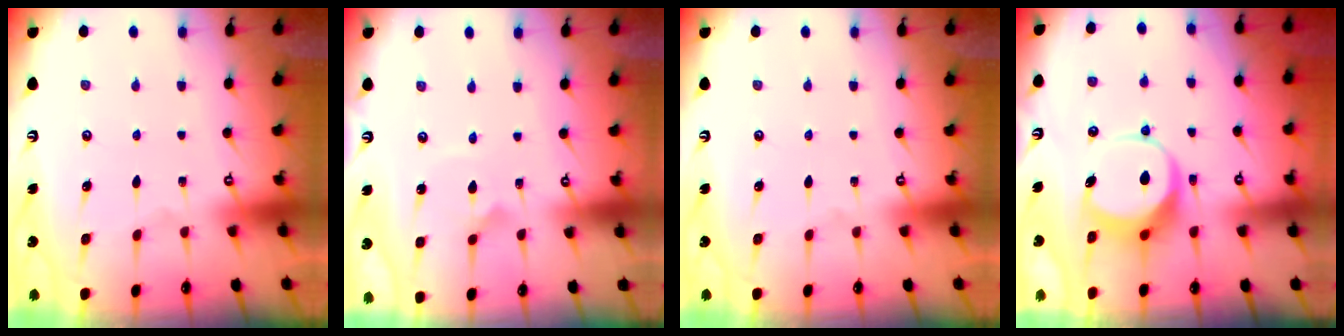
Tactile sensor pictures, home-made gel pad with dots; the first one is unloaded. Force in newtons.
{"total": 3.0, "press": 3.0, "slide": 0.1}
{"total": 0.0}
{"total": 8.7, "press": 8.6, "slide": 1.4}